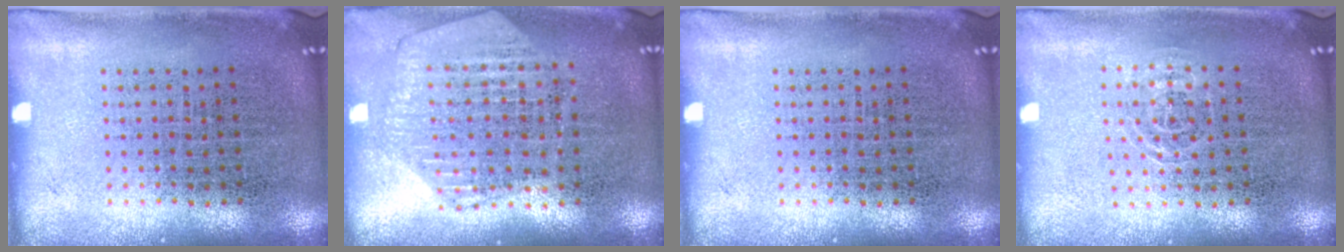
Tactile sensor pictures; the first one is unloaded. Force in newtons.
{"total": 1.1, "press": 1.1, "slide": 0.2}
{"total": 0.0}
{"total": 0.9, "press": 0.6, "slide": 0.7}